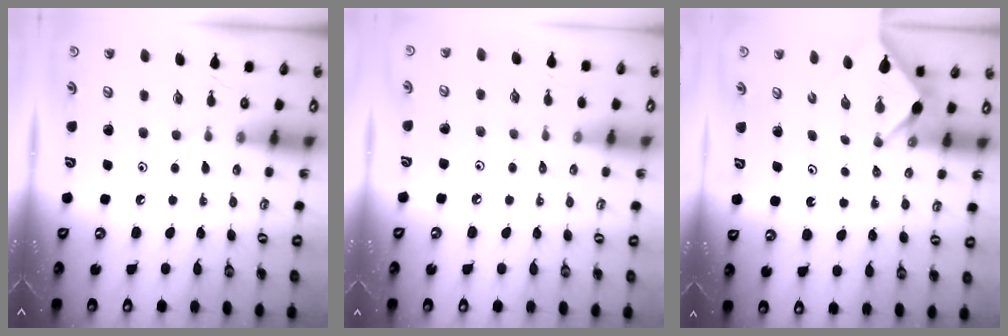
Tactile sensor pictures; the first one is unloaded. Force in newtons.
{"total": 2.2, "press": 2.2, "slide": 0.4}
{"total": 3.1, "press": 3.1, "slide": 0.3}